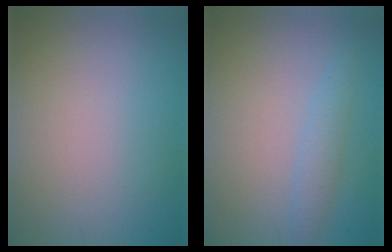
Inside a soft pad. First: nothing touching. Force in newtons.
{"total": 2.0, "press": 1.9, "slide": 0.2}